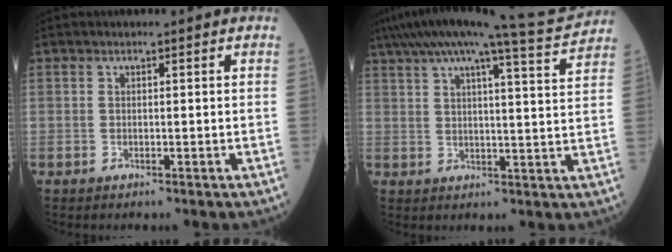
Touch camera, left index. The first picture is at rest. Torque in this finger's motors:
{"motor_torque": [0.89, -1.25, 0.67, 0.21]}